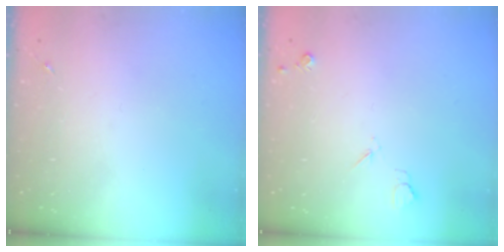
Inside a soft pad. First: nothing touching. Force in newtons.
{"total": 4.1, "press": 4.0, "slide": 0.7}